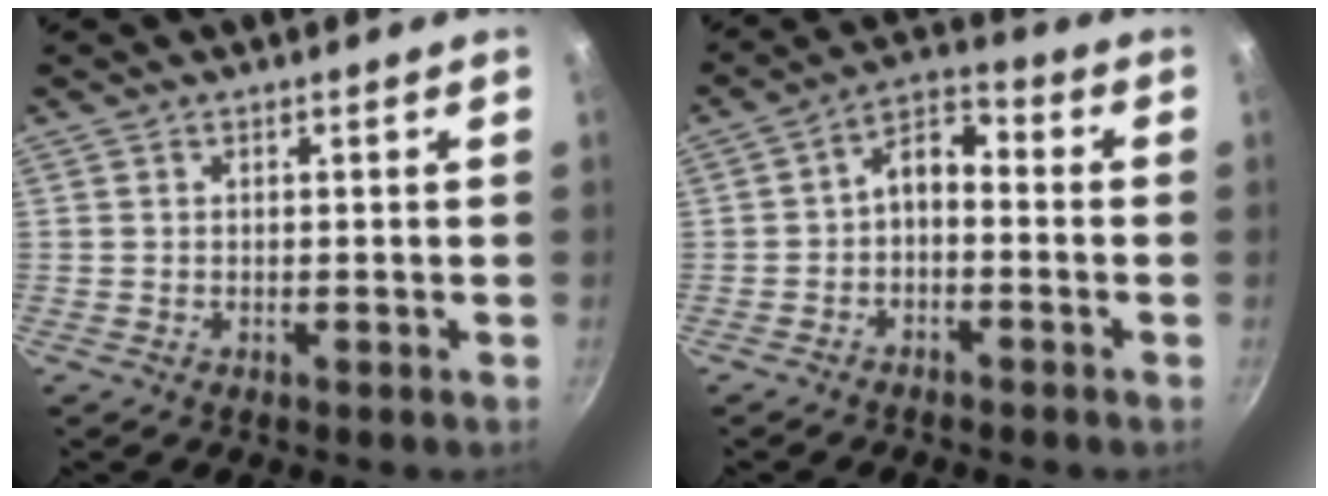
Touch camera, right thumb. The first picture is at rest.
{"total": 5.9, "force": [-1.8, 3.5, 4.3], "torque": [-0.067, 0.047, -0.037]}